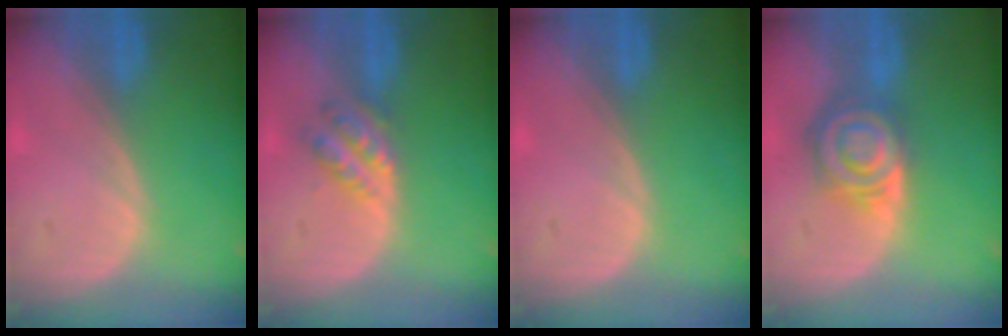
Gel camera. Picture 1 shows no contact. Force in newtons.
{"total": 4.7, "press": 4.1, "slide": 2.2}
{"total": 0.0}
{"total": 8.1, "press": 7.1, "slide": 3.9}